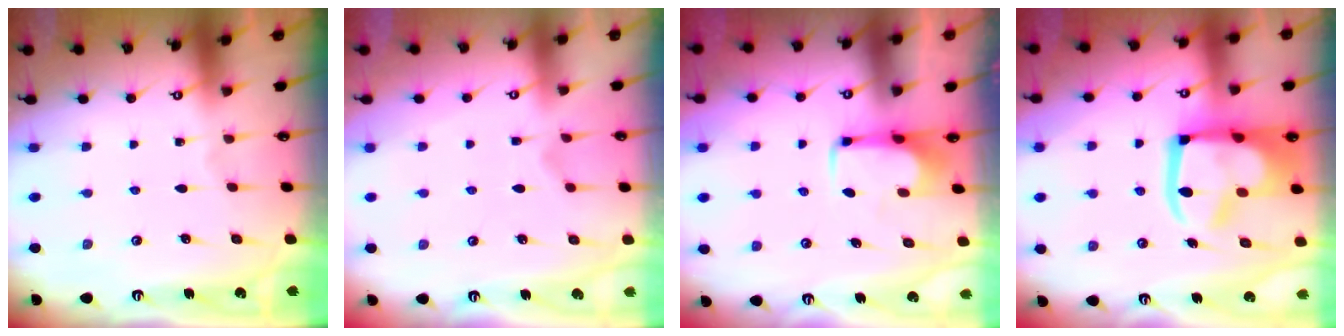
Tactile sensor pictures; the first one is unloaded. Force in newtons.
{"total": 1.3, "press": 0.7, "slide": 1.1}
{"total": 2.0, "press": 1.9, "slide": 0.4}
{"total": 14.4, "press": 14.3, "slide": 2.0}